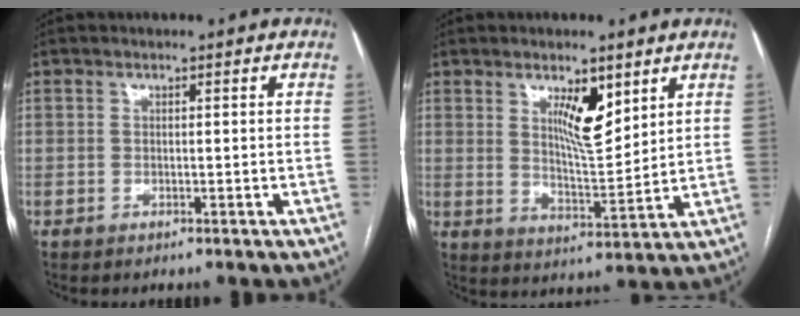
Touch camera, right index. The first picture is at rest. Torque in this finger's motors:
{"motor_torque": [0.17, 0.17, 0.16, 0.06]}